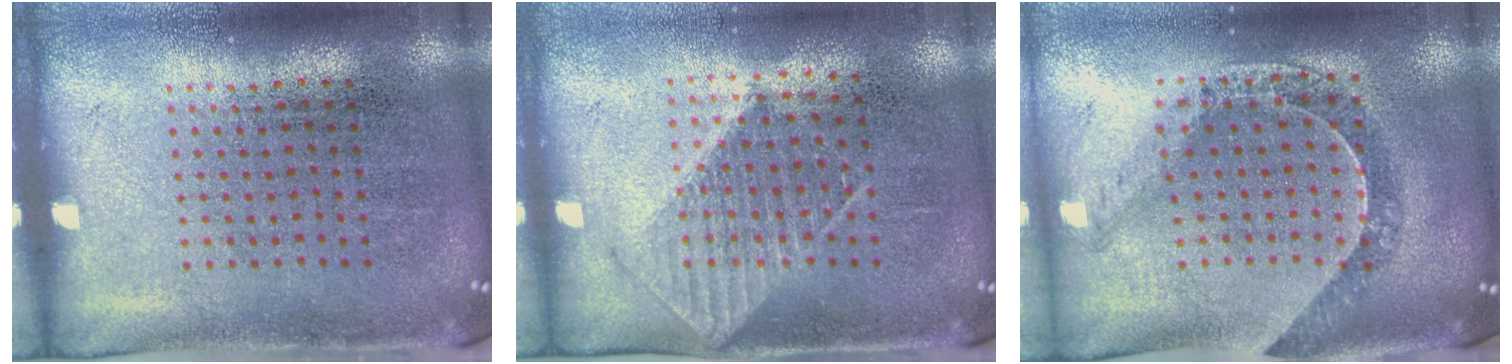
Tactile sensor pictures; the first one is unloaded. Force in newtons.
{"total": 1.0, "press": 0.9, "slide": 0.3}
{"total": 0.8, "press": 0.7, "slide": 0.1}